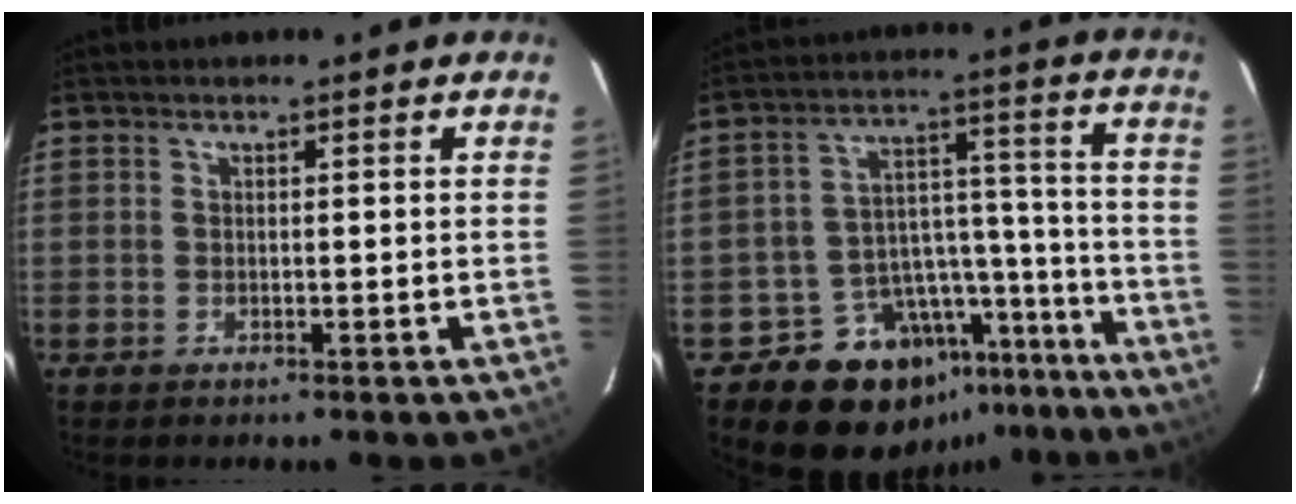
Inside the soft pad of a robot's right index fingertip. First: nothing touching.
{"total": 17.3, "force": [-13.4, 10.2, 4.0], "torque": [-0.066, 0.076, -0.177]}